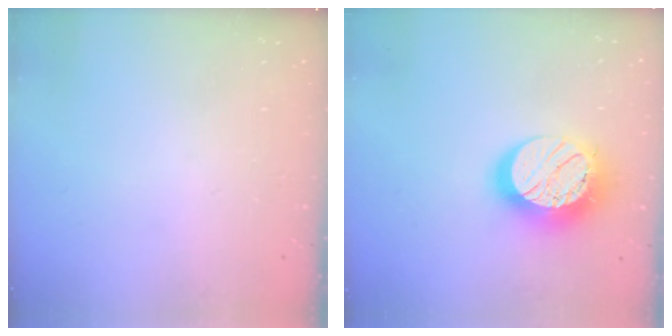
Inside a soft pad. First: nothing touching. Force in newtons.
{"total": 16.5, "press": 16.5, "slide": 1.0}